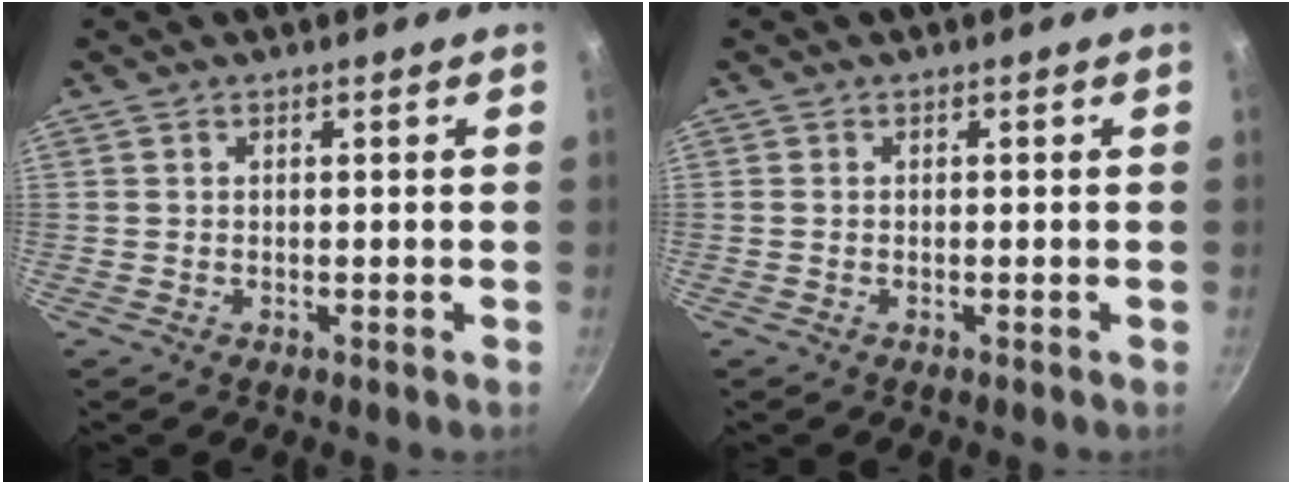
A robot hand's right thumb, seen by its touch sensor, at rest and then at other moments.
{"total": 0.0}